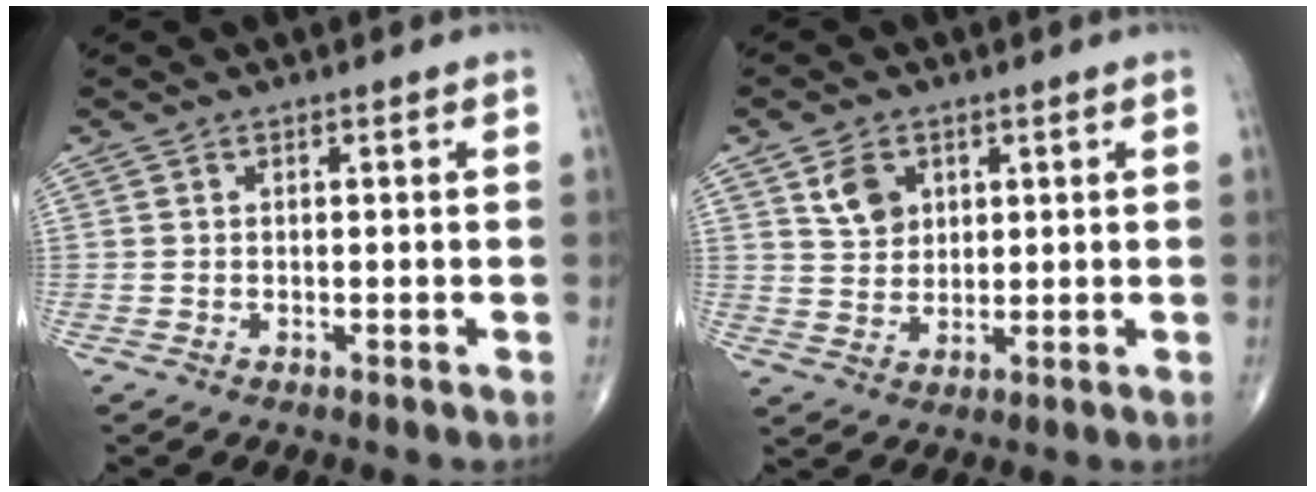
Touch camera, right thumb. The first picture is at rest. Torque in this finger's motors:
{"motor_torque": [-0.60, 0.68, 0.01, -0.03, 0.02]}